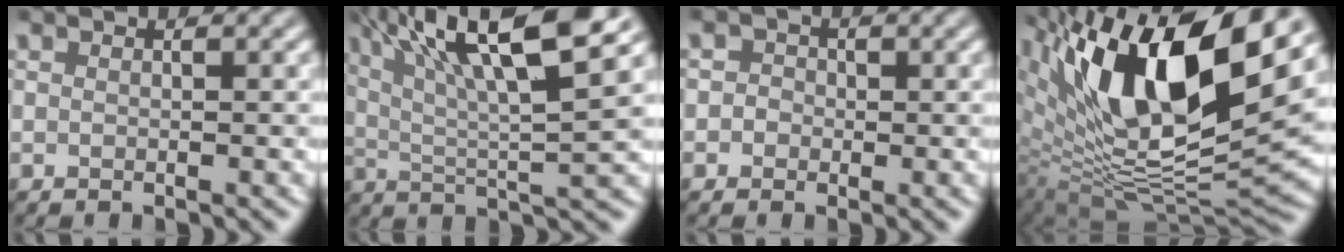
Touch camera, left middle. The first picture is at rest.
{"total": 11.7, "force": [5.7, 2.7, 9.9], "torque": [-0.157, 0.016, 0.095]}
{"total": 1.9, "force": [0.1, 1.8, 0.5], "torque": [0.017, 0.007, -0.023]}
{"total": 16.4, "force": [6.7, 6.0, 13.6], "torque": [-0.233, -0.002, 0.118]}